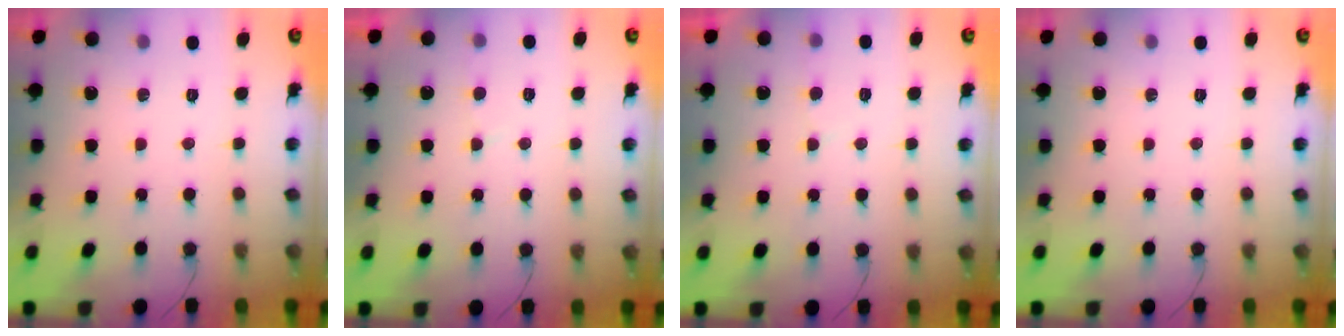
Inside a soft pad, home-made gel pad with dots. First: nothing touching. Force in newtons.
{"total": 2.3, "press": 2.3, "slide": 0.3}
{"total": 2.3, "press": 2.3, "slide": 0.2}
{"total": 0.0}